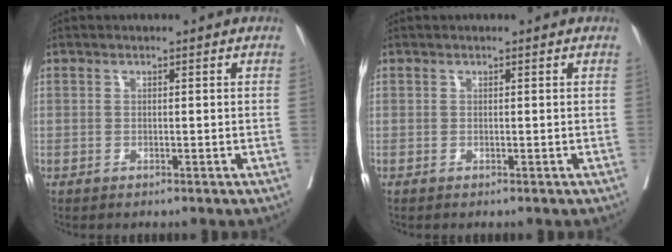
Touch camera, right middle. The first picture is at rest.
{"total": 0.0}